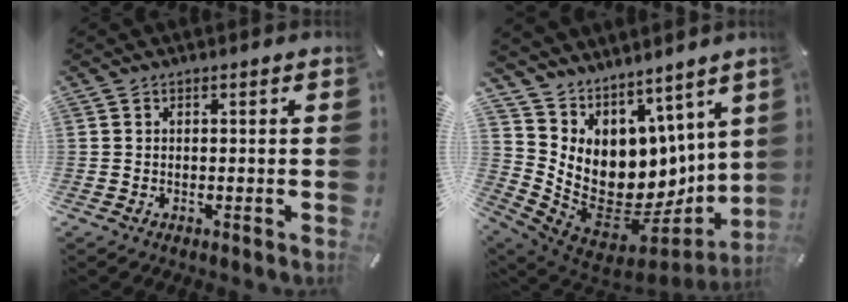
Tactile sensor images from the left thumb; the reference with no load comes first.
{"total": 10.4, "force": [0.1, 9.0, 5.3], "torque": [-0.105, -0.066, 0.013]}